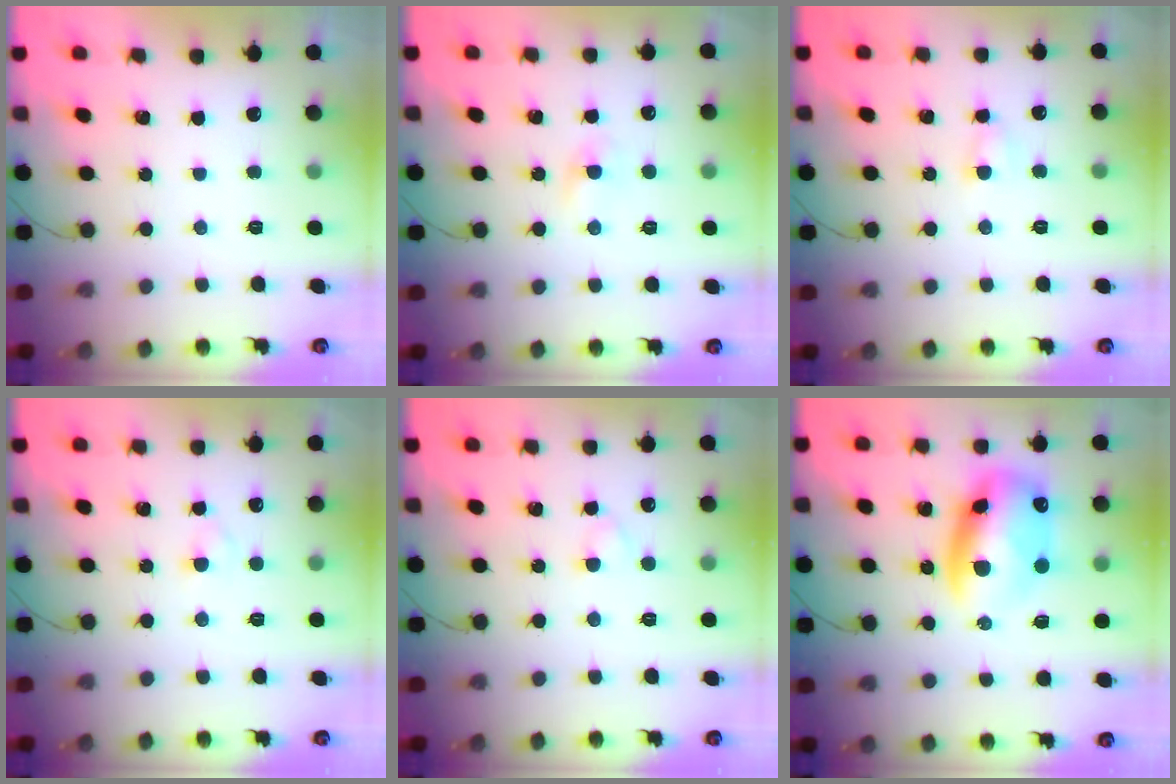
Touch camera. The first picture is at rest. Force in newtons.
{"total": 1.2, "press": 1.0, "slide": 0.7}
{"total": 3.5, "press": 3.4, "slide": 1.1}
{"total": 2.1, "press": 1.9, "slide": 0.9}
{"total": 2.2, "press": 1.9, "slide": 1.1}
{"total": 12.9, "press": 12.5, "slide": 3.2}